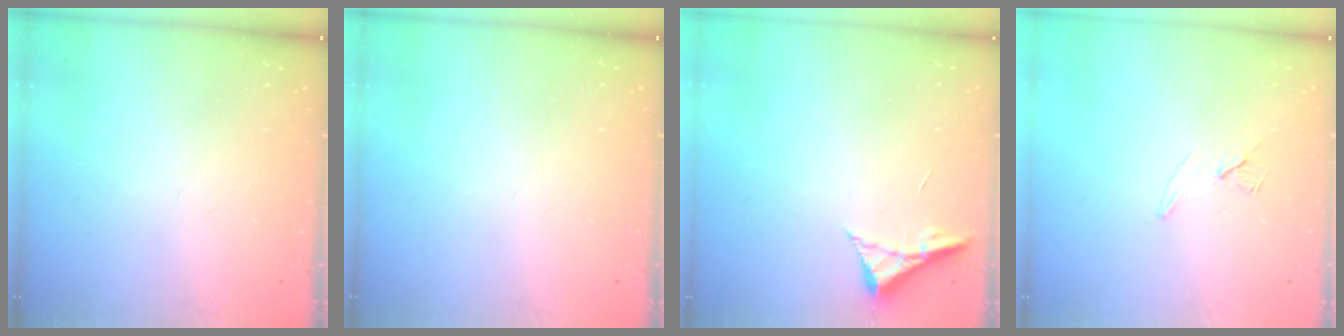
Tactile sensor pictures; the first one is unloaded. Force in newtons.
{"total": 0.0}
{"total": 5.4, "press": 5.4, "slide": 0.7}
{"total": 6.7, "press": 6.0, "slide": 3.0}